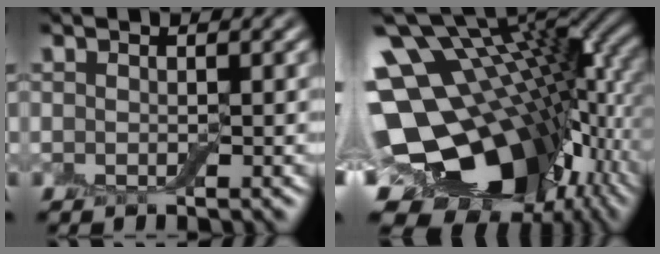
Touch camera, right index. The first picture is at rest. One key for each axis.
{"total": 17.4, "fx": -1.0, "fy": 12.0, "fz": 12.6, "tx": -0.217, "ty": -0.042, "tz": 0.018}